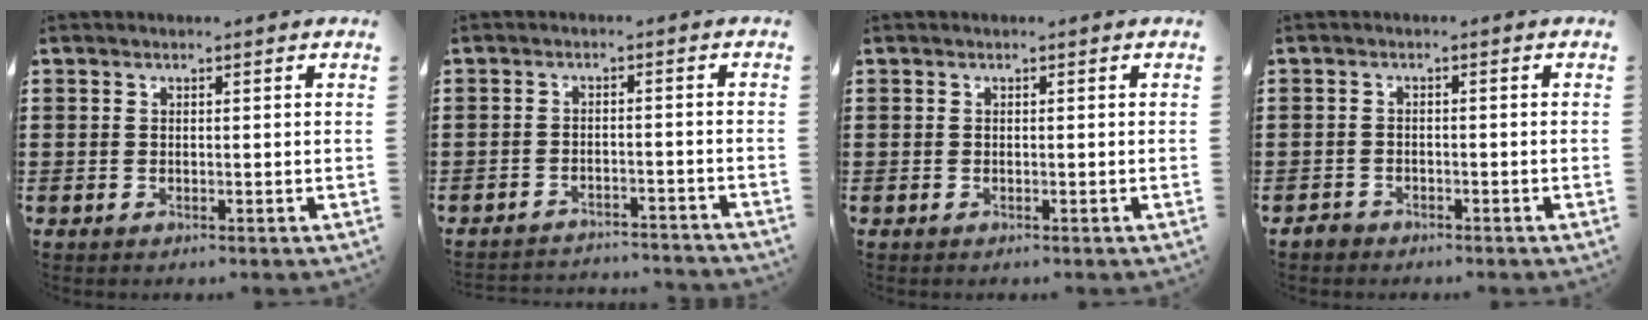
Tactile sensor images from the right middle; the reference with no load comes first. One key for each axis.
{"total": 2.8, "fx": -2.8, "fy": 0.0, "fz": 0.0, "tx": -0.007, "ty": -0.002, "tz": -0.059}
{"total": 0.0}
{"total": 1.4, "fx": -1.3, "fy": 0.6, "fz": 0.1, "tx": -0.008, "ty": 0.000, "tz": -0.027}